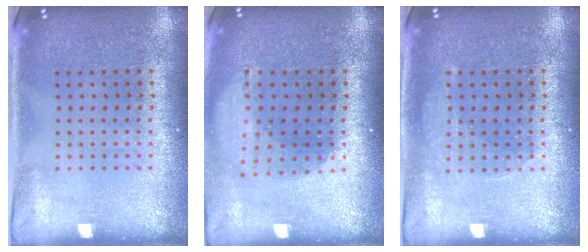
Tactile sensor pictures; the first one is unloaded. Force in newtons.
{"total": 1.7, "press": 1.3, "slide": 1.1}
{"total": 1.3, "press": 1.3, "slide": 0.2}